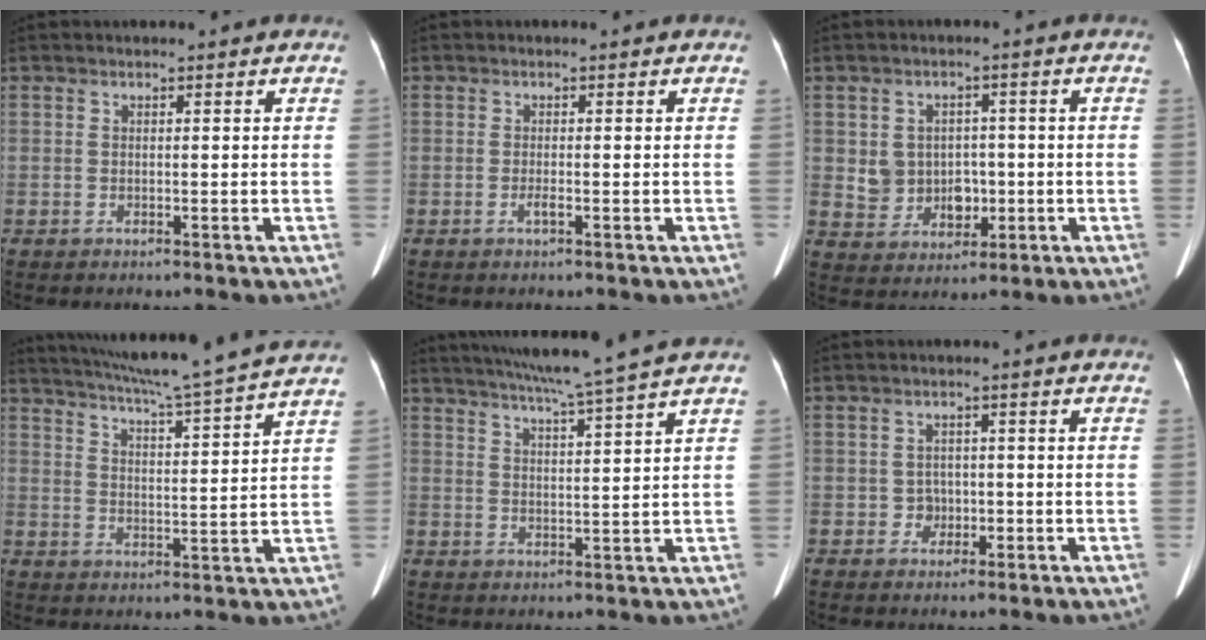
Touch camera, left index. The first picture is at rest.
{"total": 0.9, "force": [-0.5, 0.1, 0.7], "torque": [-0.020, -0.001, -0.008]}
{"total": 6.0, "force": [-0.1, 5.4, 2.5], "torque": [-0.041, 0.015, 0.011]}
{"total": 17.5, "force": [15.6, -1.7, 7.7], "torque": [-0.138, -0.016, 0.212]}
{"total": 10.4, "force": [8.8, -2.1, 5.1], "torque": [-0.086, -0.002, 0.127]}
{"total": 2.4, "force": [-0.7, 2.2, 0.7], "torque": [-0.008, 0.007, -0.009]}